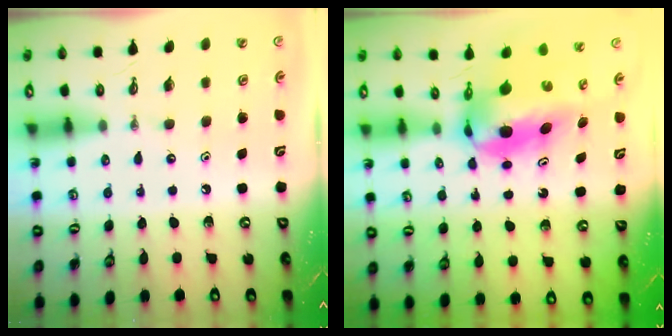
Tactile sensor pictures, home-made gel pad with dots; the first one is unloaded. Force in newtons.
{"total": 8.0, "press": 7.4, "slide": 2.9}